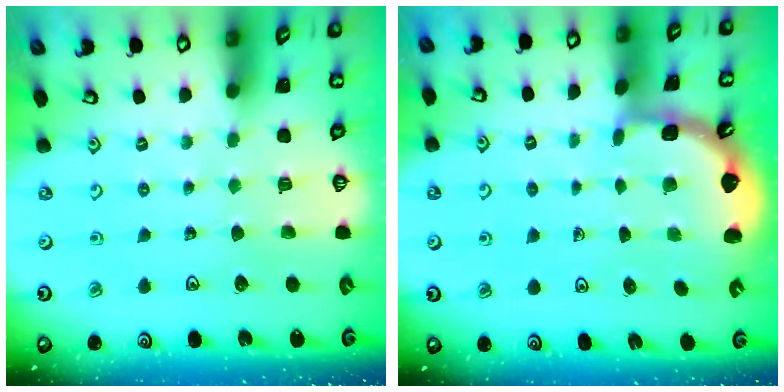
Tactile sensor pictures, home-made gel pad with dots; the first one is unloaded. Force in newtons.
{"total": 2.0, "press": 2.0, "slide": 0.2}